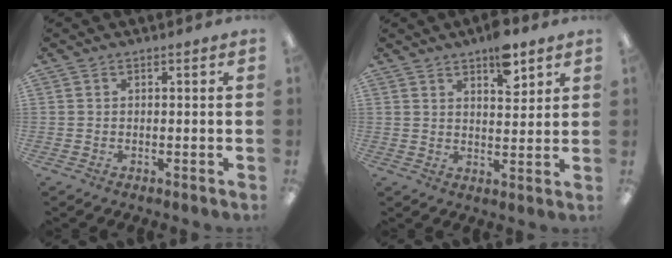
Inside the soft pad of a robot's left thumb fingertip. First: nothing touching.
{"total": 8.0, "force": [5.5, 3.2, 4.8], "torque": [-0.051, -0.033, 0.088]}